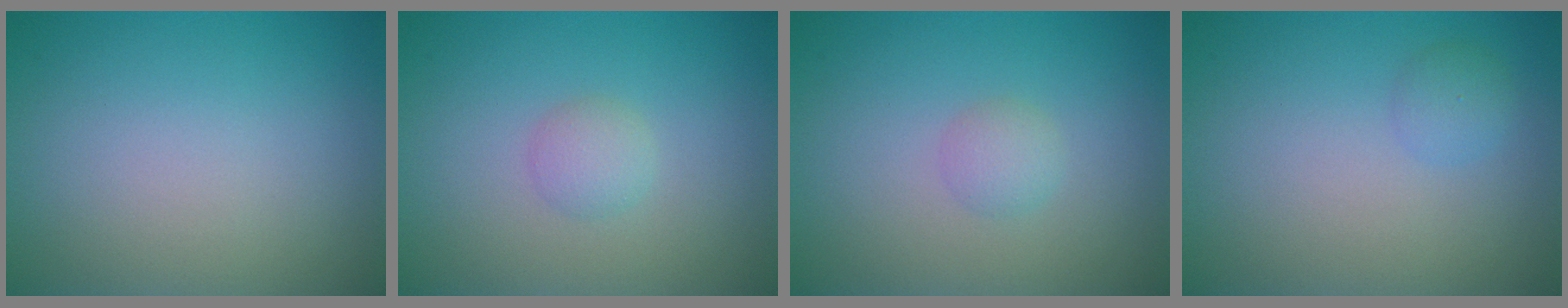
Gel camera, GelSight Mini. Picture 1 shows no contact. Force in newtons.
{"total": 1.4, "press": 1.4, "slide": 0.0}
{"total": 1.3, "press": 1.3, "slide": 0.1}
{"total": 1.4, "press": 1.4, "slide": 0.1}